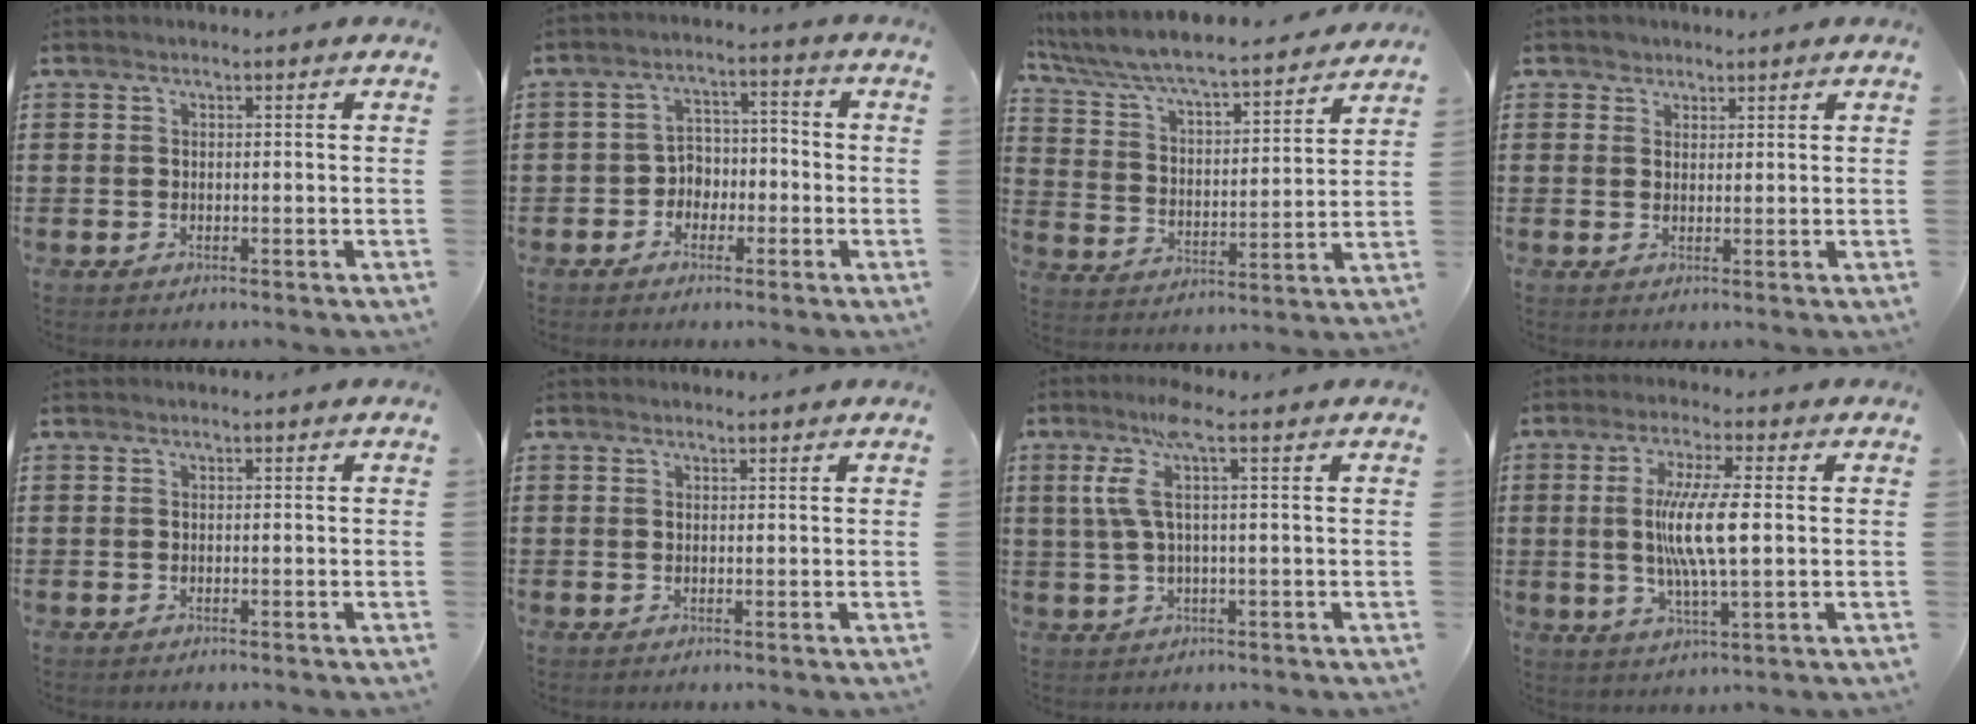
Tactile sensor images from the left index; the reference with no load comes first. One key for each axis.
{"total": 3.9, "fx": -2.3, "fy": 2.9, "fz": 1.2, "tx": -0.034, "ty": 0.010, "tz": -0.051}
{"total": 6.2, "fx": 5.8, "fy": 0.1, "fz": 2.1, "tx": -0.069, "ty": -0.045, "tz": 0.092}
{"total": 1.5, "fx": 1.2, "fy": 0.9, "fz": 0.0, "tx": -0.003, "ty": 0.004, "tz": 0.023}
{"total": 0.0}
{"total": 0.5, "fx": 0.5, "fy": 0.3, "fz": 0.0, "tx": -0.002, "ty": 0.001, "tz": 0.010}
{"total": 6.2, "fx": 2.2, "fy": 0.6, "fz": 5.8, "tx": -0.141, "ty": -0.010, "tz": 0.029}
{"total": 8.8, "fx": 0.6, "fy": 1.2, "fz": 8.6, "tx": -0.173, "ty": -0.004, "tz": 0.003}